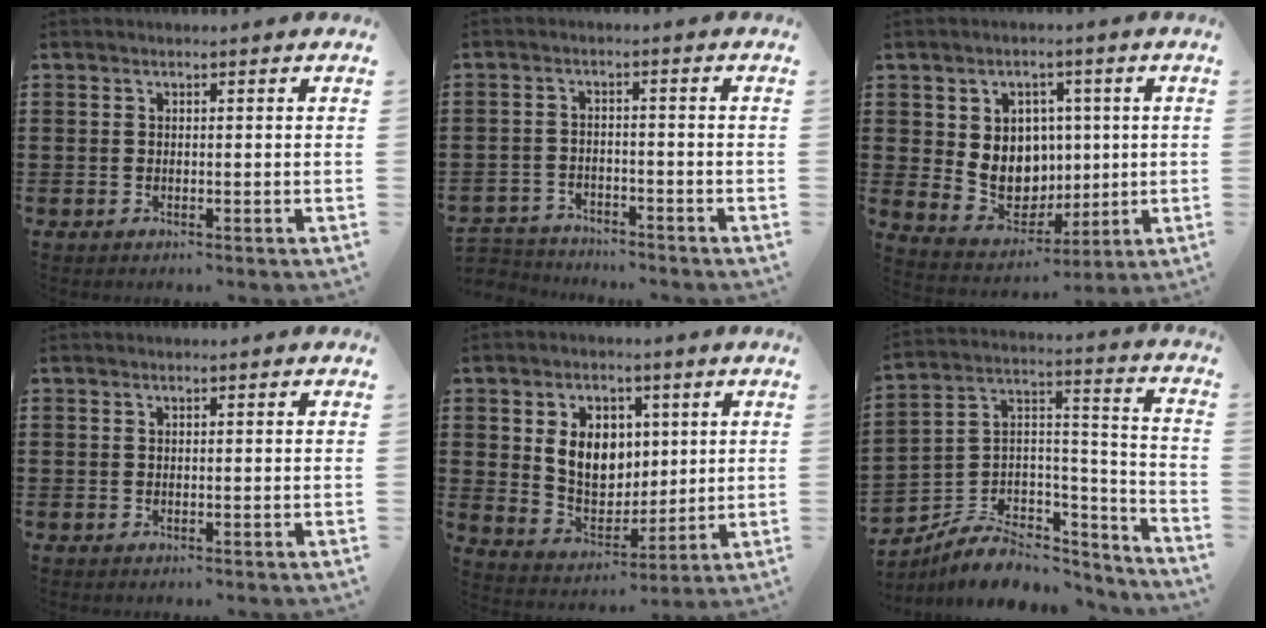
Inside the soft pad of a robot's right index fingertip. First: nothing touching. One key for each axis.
{"total": 3.4, "fx": -3.3, "fy": 0.6, "fz": -0.3, "tx": -0.004, "ty": 0.001, "tz": -0.072}
{"total": 7.8, "fx": 1.2, "fy": 7.2, "fz": 2.7, "tx": -0.057, "ty": 0.001, "tz": 0.028}
{"total": 0.0}
{"total": 8.2, "fx": 1.9, "fy": 6.4, "fz": 4.8, "tx": -0.107, "ty": 0.011, "tz": 0.031}
{"total": 7.1, "fx": -5.1, "fy": 4.4, "fz": 2.5, "tx": -0.052, "ty": 0.015, "tz": -0.092}